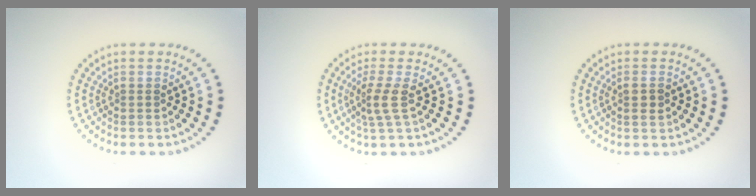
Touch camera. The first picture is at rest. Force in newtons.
{"total": 2.2, "press": 1.6, "slide": 1.5}
{"total": 1.2, "press": 1.1, "slide": 0.5}